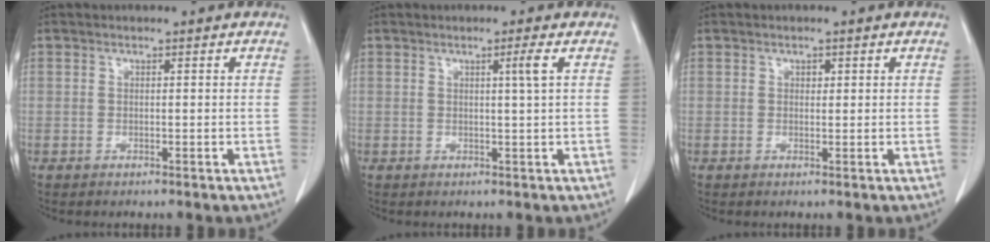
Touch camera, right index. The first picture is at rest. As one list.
[{"total": 1.8, "force": [0.6, -0.7, 1.6], "torque": [-0.029, -0.005, 0.013]}, {"total": 0.7, "force": [0.3, 0.5, 0.4], "torque": [-0.005, -0.001, 0.005]}]